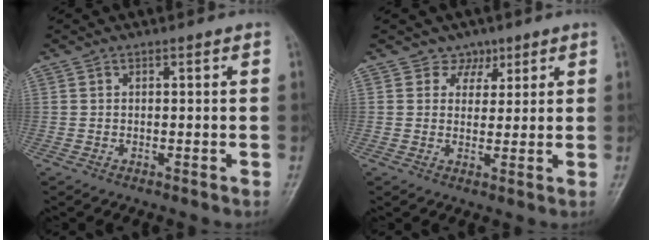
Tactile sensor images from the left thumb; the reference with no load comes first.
{"total": 3.4, "force": [2.2, 2.6, 0.2], "torque": [0.023, -0.009, 0.029]}